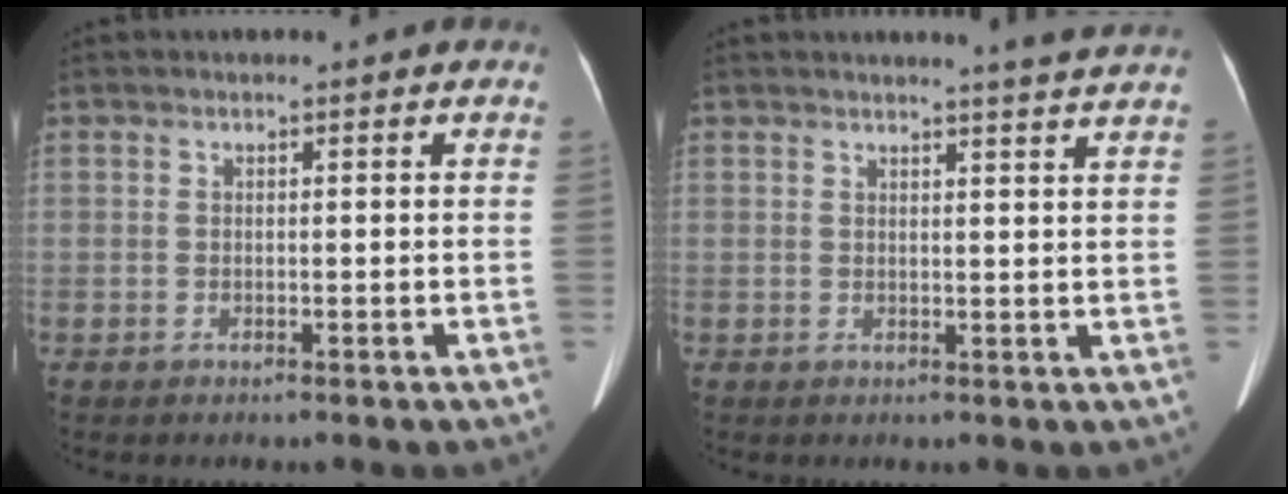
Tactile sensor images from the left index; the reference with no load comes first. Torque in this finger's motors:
{"motor_torque": [0.43, -1.05, 0.01, 0.06]}